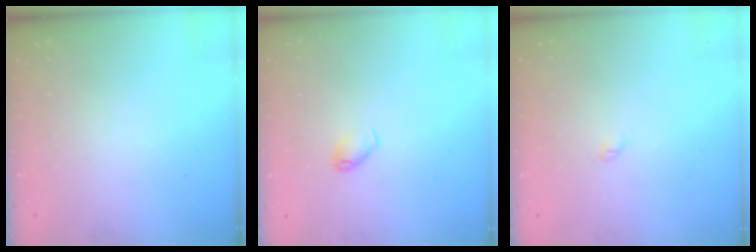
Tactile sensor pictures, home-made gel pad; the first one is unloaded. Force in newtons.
{"total": 3.3, "press": 3.2, "slide": 0.7}
{"total": 2.3, "press": 2.3, "slide": 0.3}